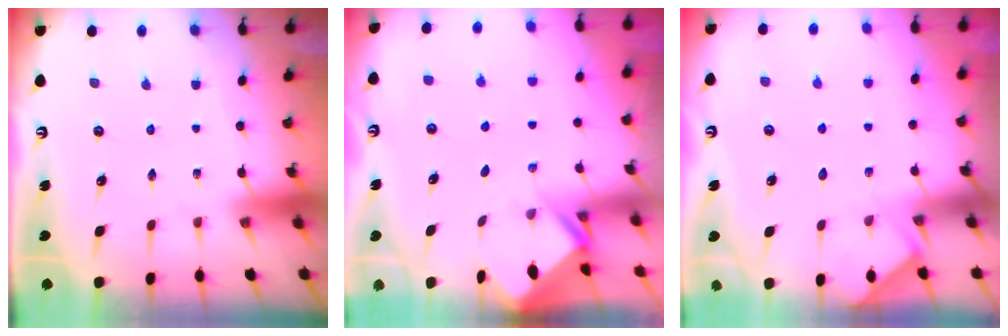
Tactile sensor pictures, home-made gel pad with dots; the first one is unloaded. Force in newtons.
{"total": 2.3, "press": 2.3, "slide": 0.2}
{"total": 3.5, "press": 3.4, "slide": 0.4}